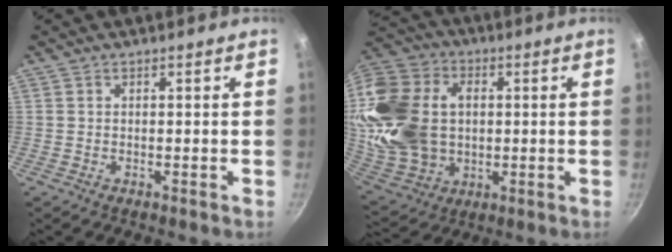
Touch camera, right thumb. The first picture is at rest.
{"total": 26.6, "force": [2.1, 19.5, 18.0], "torque": [-0.365, 0.015, 0.050]}